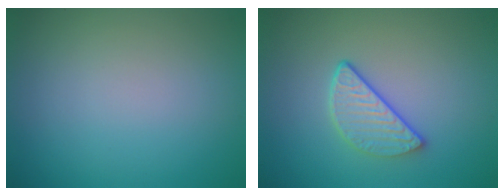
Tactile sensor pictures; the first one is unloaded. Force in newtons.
{"total": 3.4, "press": 2.7, "slide": 2.0}